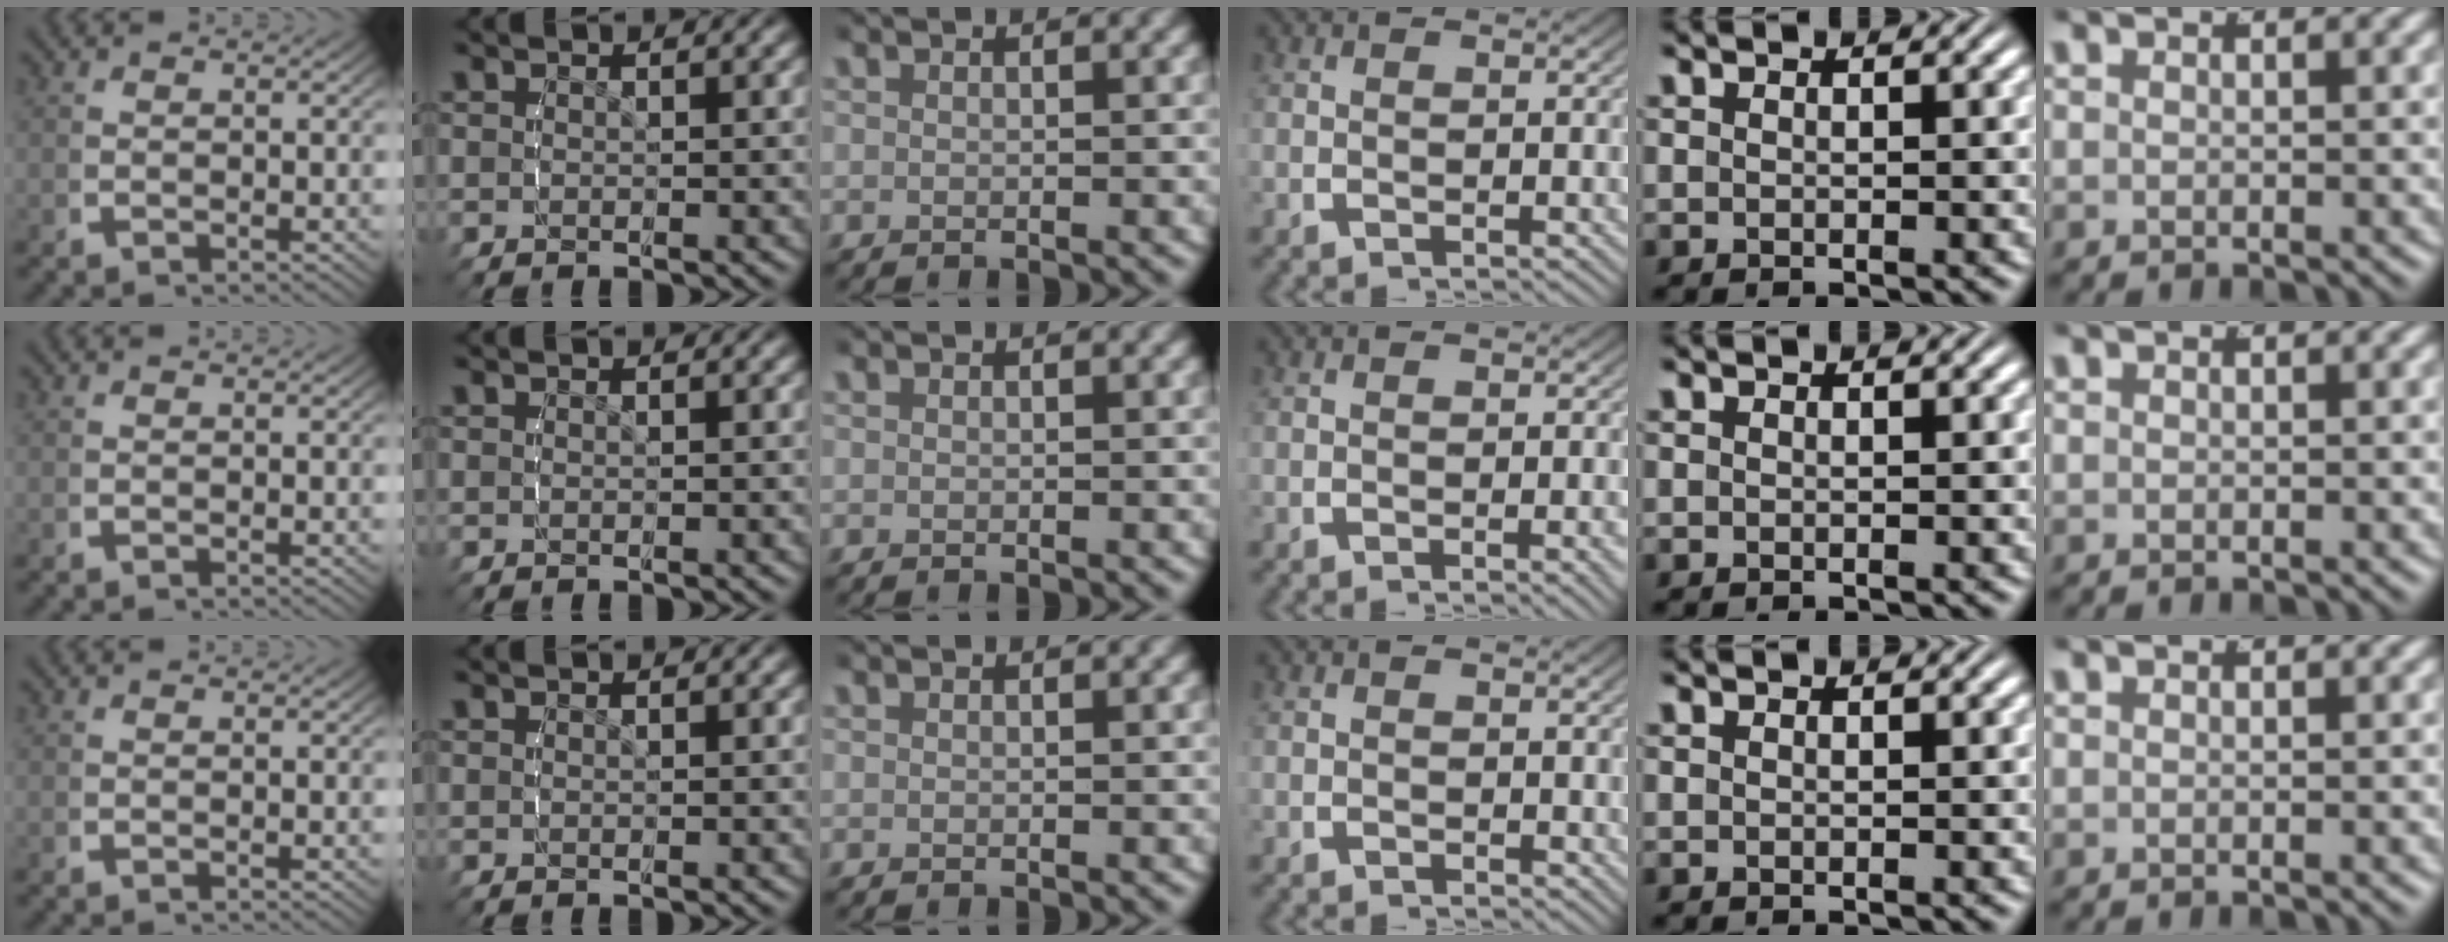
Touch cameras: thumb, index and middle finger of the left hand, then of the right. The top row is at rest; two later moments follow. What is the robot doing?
{"motion": "lift_and_place", "object": "cubes"}